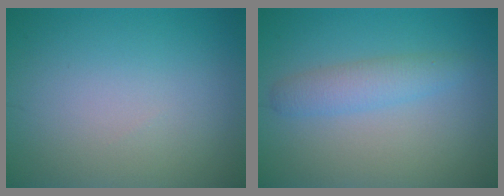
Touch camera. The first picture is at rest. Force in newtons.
{"total": 2.4, "press": 2.4, "slide": 0.1}